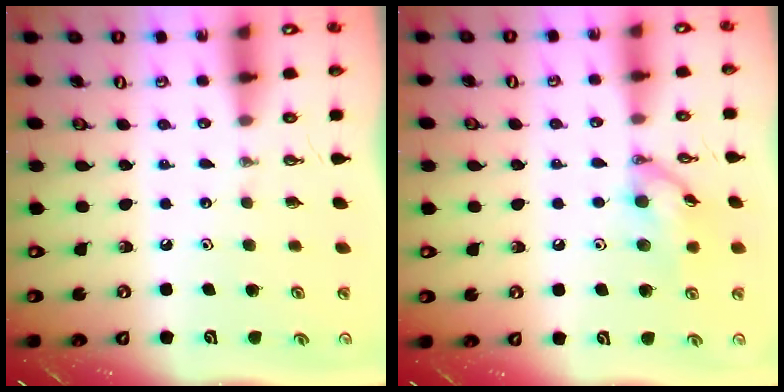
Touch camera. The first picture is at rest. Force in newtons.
{"total": 11.4, "press": 11.4, "slide": 0.3}